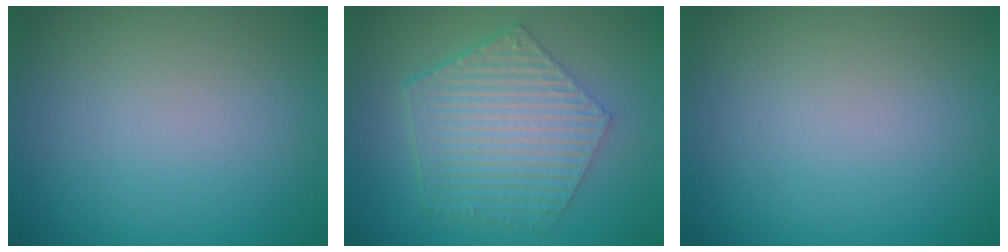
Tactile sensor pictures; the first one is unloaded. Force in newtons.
{"total": 6.7, "press": 4.9, "slide": 4.6}
{"total": 0.0}